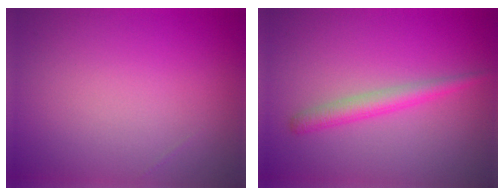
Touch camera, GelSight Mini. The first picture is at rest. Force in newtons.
{"total": 2.2, "press": 2.2, "slide": 0.1}